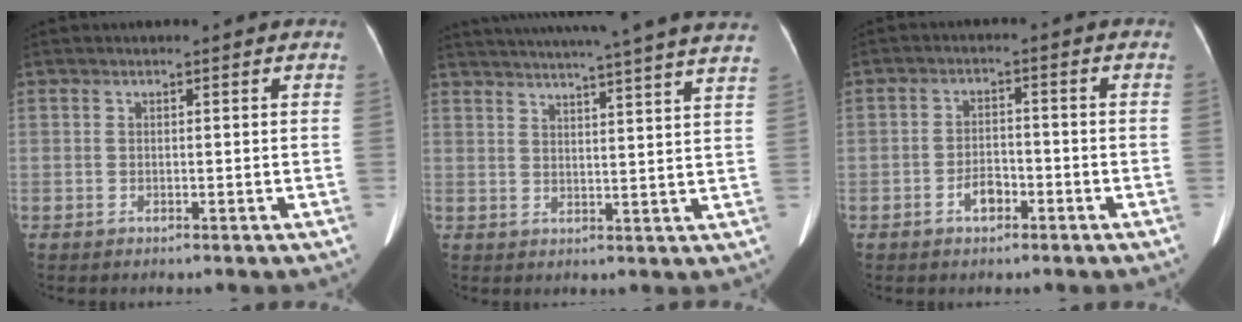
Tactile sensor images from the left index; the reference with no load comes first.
{"total": 26.6, "force": [23.9, -0.7, 11.6], "torque": [-0.188, -0.024, 0.302]}
{"total": 3.3, "force": [-1.9, 1.7, 2.0], "torque": [-0.038, 0.007, -0.032]}